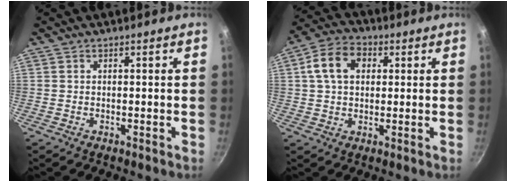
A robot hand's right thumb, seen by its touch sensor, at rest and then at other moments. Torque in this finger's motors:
{"motor_torque": [0.18, 2.44, 0.91, 0.08, 0.07]}